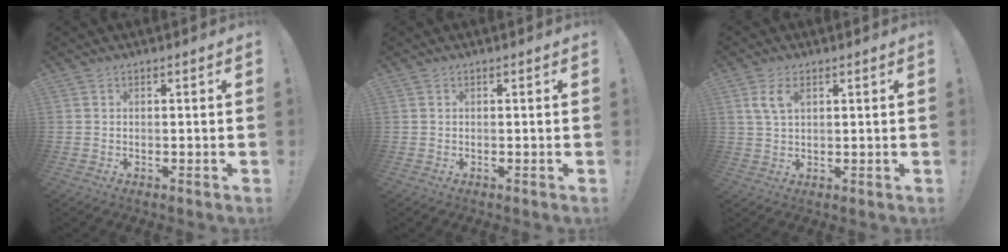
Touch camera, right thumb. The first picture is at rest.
{"total": 0.0}
{"total": 5.6, "force": [2.2, 3.0, 4.2], "torque": [-0.083, 0.001, 0.040]}